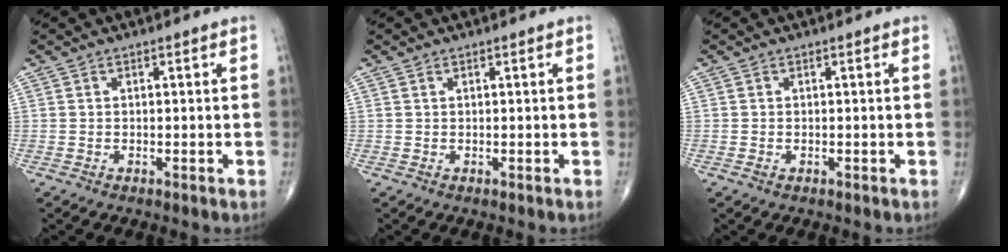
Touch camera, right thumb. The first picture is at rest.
{"total": 0.0}
{"total": 0.6, "force": [-0.2, 0.4, 0.4], "torque": [-0.011, 0.002, -0.003]}